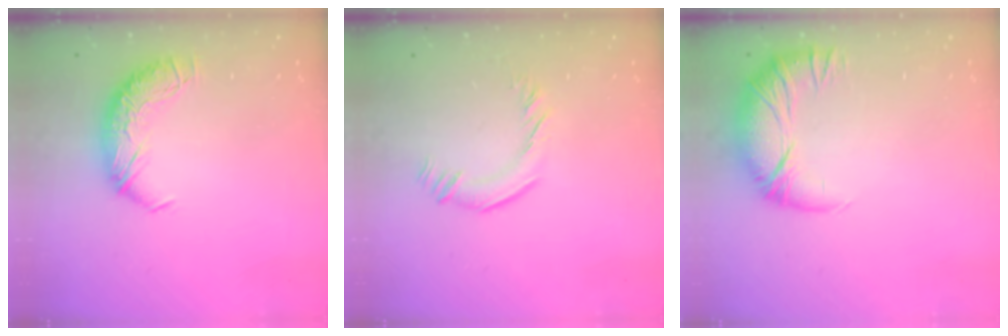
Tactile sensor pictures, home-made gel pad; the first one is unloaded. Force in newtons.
{"total": 2.5, "press": 2.3, "slide": 0.9}
{"total": 3.1, "press": 1.9, "slide": 2.5}